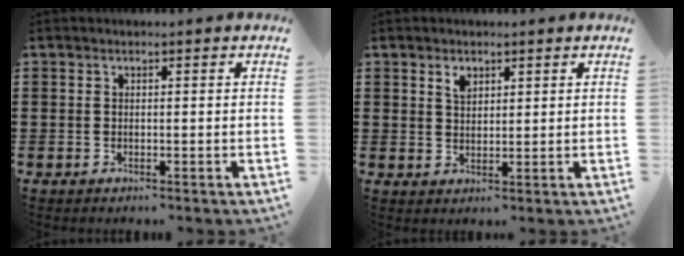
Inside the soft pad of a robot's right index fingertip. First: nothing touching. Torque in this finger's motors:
{"motor_torque": [0.06, -0.06, 0.04, 0.05]}